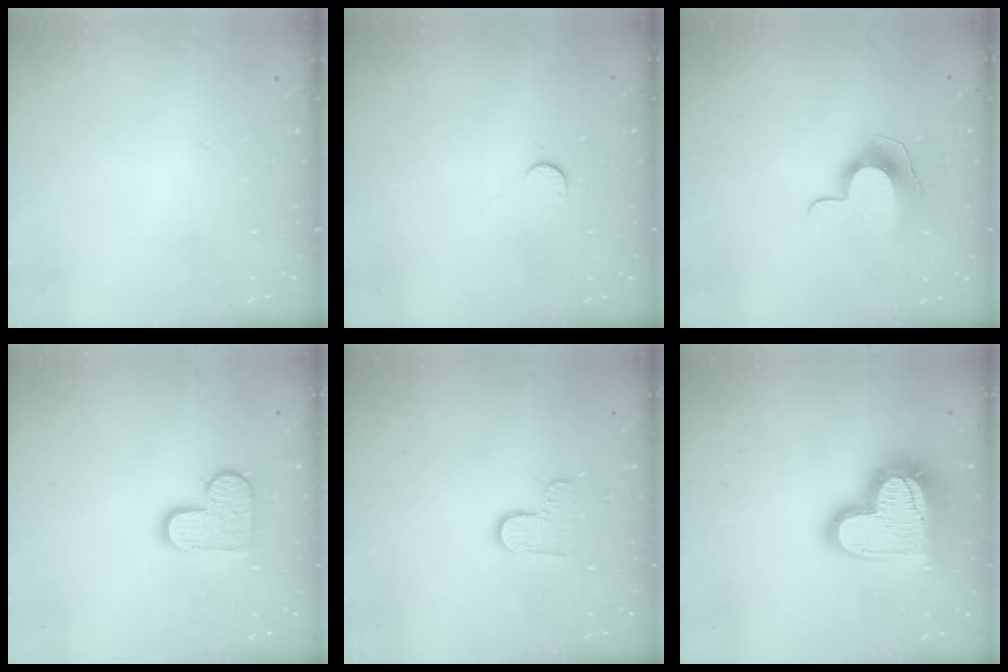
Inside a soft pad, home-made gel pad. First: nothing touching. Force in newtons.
{"total": 6.1, "press": 6.1, "slide": 0.6}
{"total": 10.1, "press": 10.1, "slide": 0.5}
{"total": 10.6, "press": 10.6, "slide": 0.7}
{"total": 5.1, "press": 5.0, "slide": 0.5}
{"total": 21.1, "press": 21.1, "slide": 1.5}